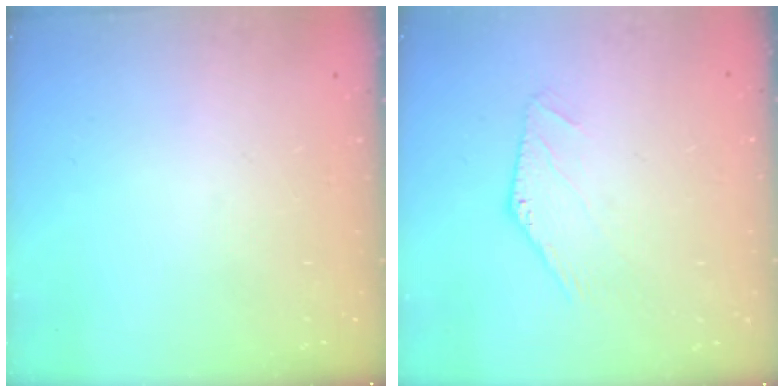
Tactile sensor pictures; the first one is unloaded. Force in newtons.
{"total": 0.0}